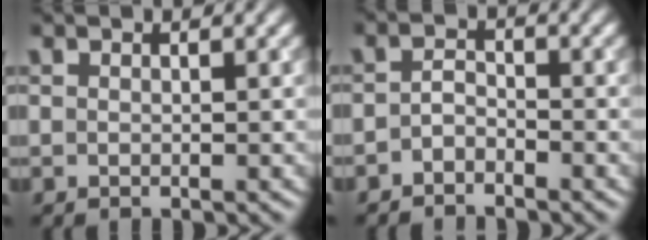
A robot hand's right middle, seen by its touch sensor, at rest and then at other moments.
{"total": 1.7, "force": [-1.4, 0.7, 0.7], "torque": [-0.014, 0.005, -0.032]}